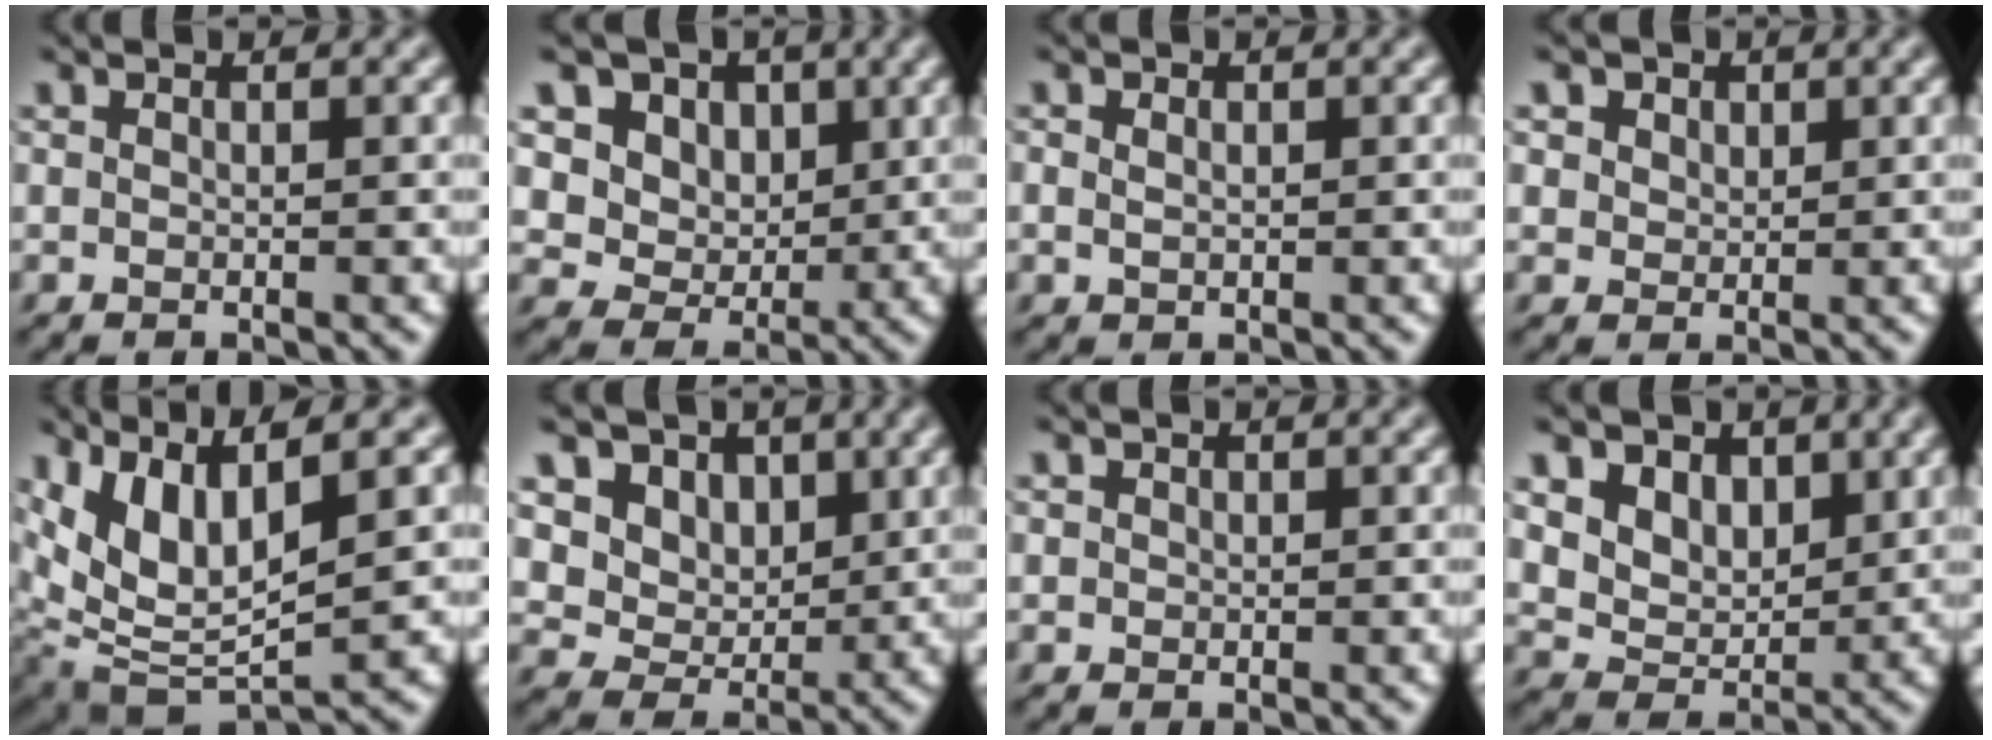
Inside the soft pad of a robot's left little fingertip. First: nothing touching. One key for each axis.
{"total": 10.5, "fx": 4.8, "fy": 7.7, "fz": 5.2, "tx": -0.103, "ty": 0.000, "tz": 0.080}
{"total": 1.6, "fx": 0.5, "fy": 1.2, "fz": 0.9, "tx": -0.020, "ty": 0.013, "tz": 0.001}
{"total": 4.7, "fx": 2.6, "fy": 3.4, "fz": 2.1, "tx": -0.055, "ty": 0.003, "tz": 0.038}
{"total": 7.2, "fx": 2.8, "fy": 2.4, "fz": 6.2, "tx": -0.137, "ty": 0.000, "tz": 0.055}
{"total": 7.9, "fx": 3.6, "fy": 5.8, "fz": 4.0, "tx": -0.091, "ty": -0.011, "tz": 0.067}
{"total": 0.6, "fx": 0.2, "fy": 0.6, "fz": 0.1, "tx": 0.001, "ty": -0.002, "tz": 0.003}
{"total": 6.1, "fx": 3.0, "fy": 4.3, "fz": 3.1, "tx": -0.084, "ty": -0.014, "tz": 0.064}